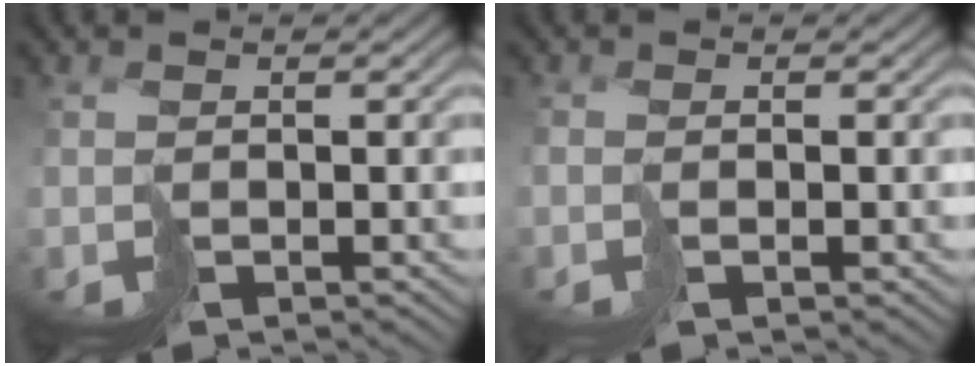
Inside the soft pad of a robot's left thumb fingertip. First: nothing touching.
{"total": 0.7, "force": [-0.3, 0.1, 0.7], "torque": [-0.017, 0.001, -0.009]}